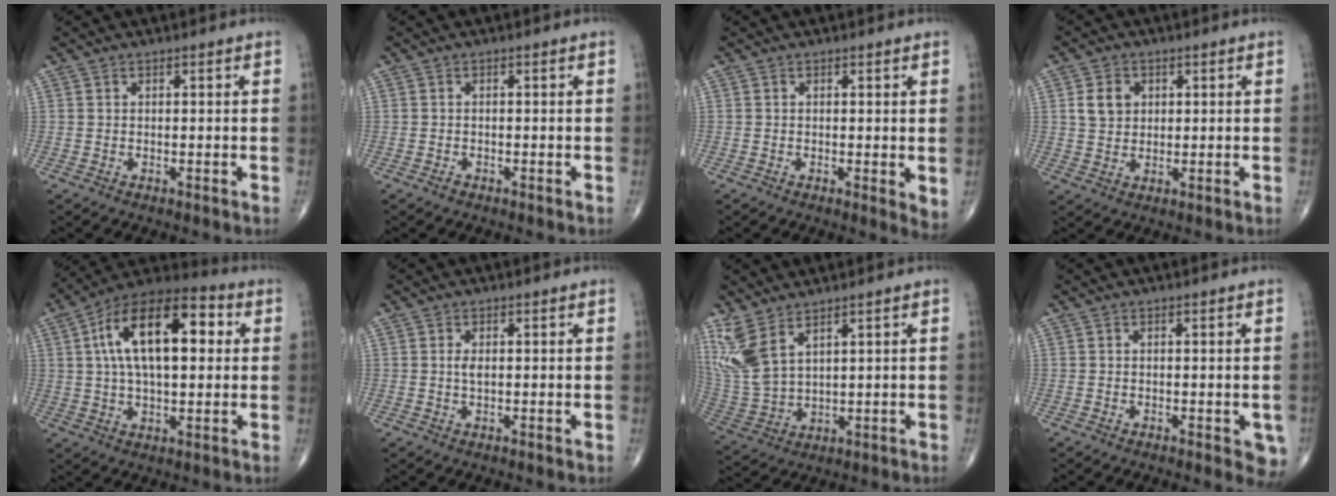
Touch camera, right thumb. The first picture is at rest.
{"total": 0.7, "force": [-0.6, 0.4, 0.2], "torque": [-0.002, 0.002, -0.012]}
{"total": 2.9, "force": [0.0, 0.8, 2.8], "torque": [-0.039, -0.011, -0.003]}
{"total": 5.1, "force": [1.4, 4.1, 2.7], "torque": [-0.032, -0.005, 0.024]}
{"total": 19.8, "force": [4.1, 9.7, 16.7], "torque": [-0.262, 0.027, 0.058]}
{"total": 1.6, "force": [0.1, 0.7, 1.4], "torque": [-0.027, -0.001, 0.002]}
{"total": 9.5, "force": [5.9, 3.9, 6.4], "torque": [-0.149, -0.021, 0.143]}
{"total": 4.4, "force": [-1.5, 1.7, 3.7], "torque": [-0.022, -0.005, -0.020]}